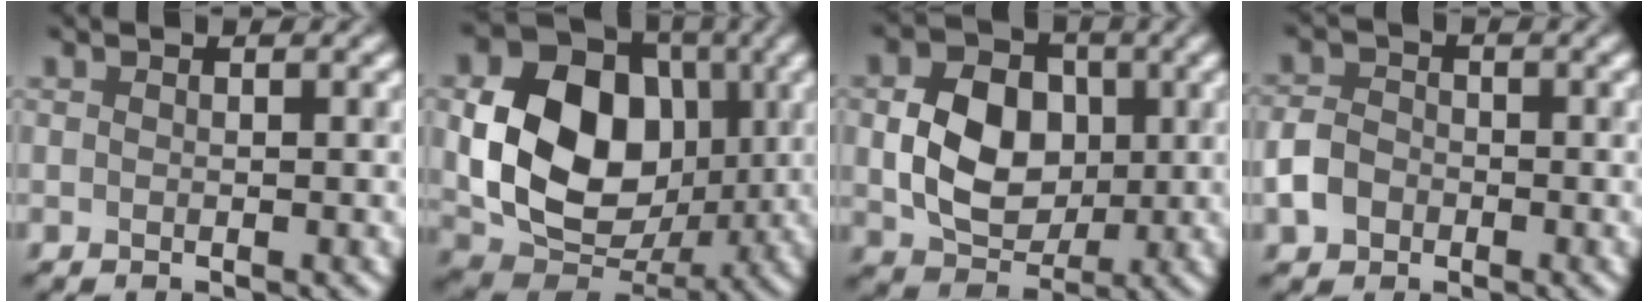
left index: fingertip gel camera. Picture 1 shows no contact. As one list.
[{"total": 11.3, "force": [0.4, 8.8, 7.0], "torque": [-0.125, -0.011, 0.011]}, {"total": 6.2, "force": [0.2, 4.9, 3.9], "torque": [-0.072, -0.003, 0.010]}, {"total": 2.6, "force": [-1.4, 2.0, 0.8], "torque": [-0.015, 0.002, -0.031]}]